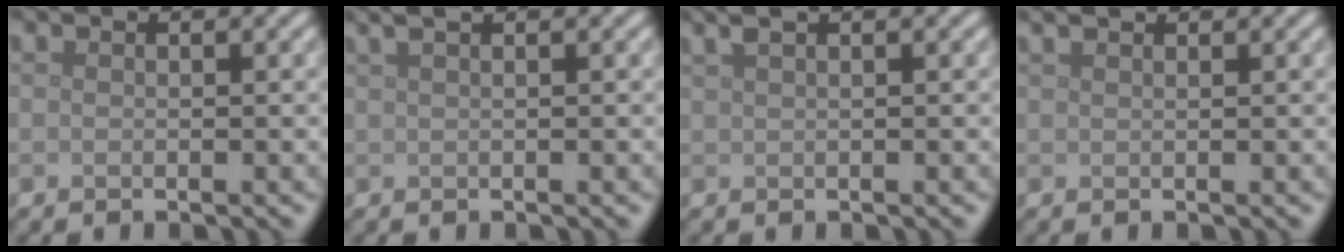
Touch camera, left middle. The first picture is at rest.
{"total": 3.6, "force": [2.0, 1.7, 2.4], "torque": [-0.023, 0.024, 0.008]}
{"total": 3.0, "force": [1.8, 1.3, 2.1], "torque": [-0.023, 0.016, 0.009]}
{"total": 1.4, "force": [1.2, 0.4, 0.7], "torque": [-0.010, 0.002, 0.010]}